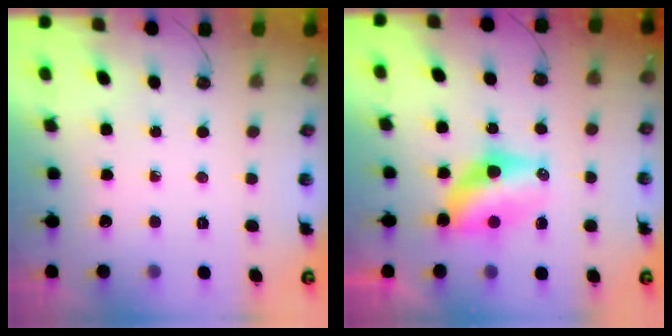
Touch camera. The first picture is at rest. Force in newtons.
{"total": 7.6, "press": 7.6, "slide": 0.6}